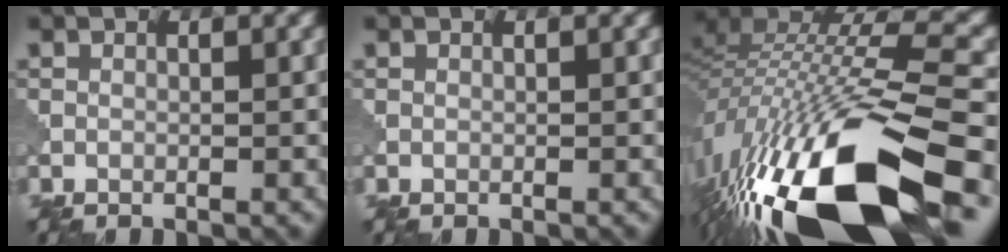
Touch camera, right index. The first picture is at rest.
{"total": 0.0}
{"total": 16.9, "force": [-7.8, 6.1, 13.7], "torque": [-0.266, -0.012, -0.128]}